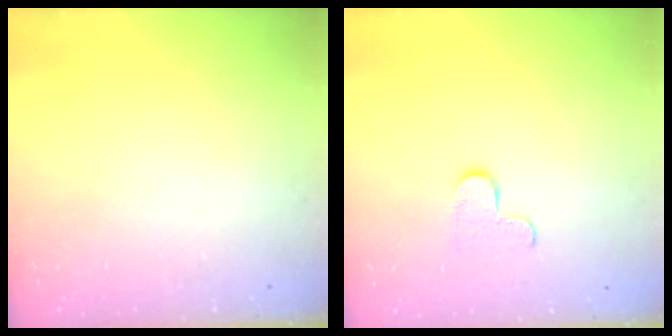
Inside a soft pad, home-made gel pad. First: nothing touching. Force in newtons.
{"total": 4.8, "press": 4.8, "slide": 0.4}